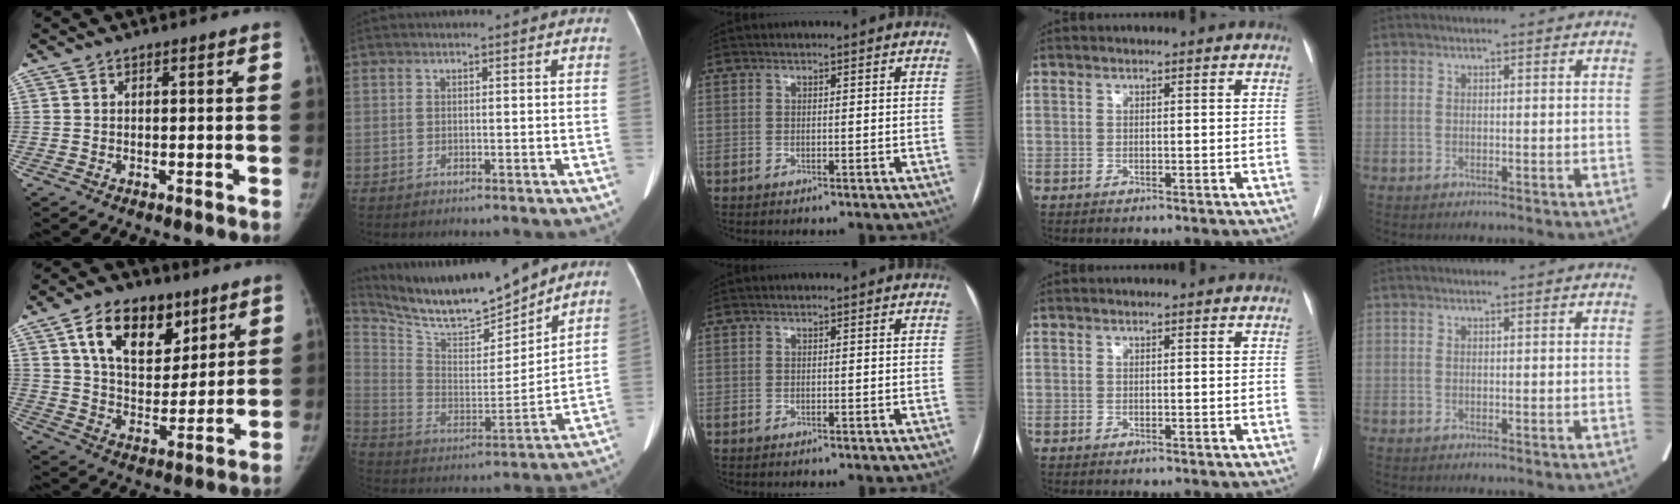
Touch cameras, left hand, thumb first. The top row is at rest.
{"thumb": {"total": 16.5, "force": [8.3, 10.1, 10.0], "torque": [-0.121, -0.035, 0.147]}, "index": {"total": 17.6, "force": [15.8, 2.4, 7.4], "torque": [-0.149, -0.006, 0.278]}}